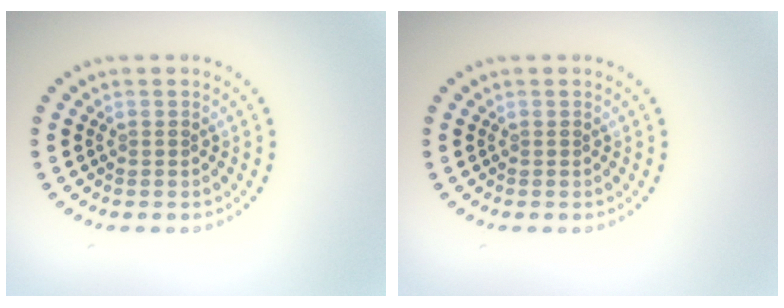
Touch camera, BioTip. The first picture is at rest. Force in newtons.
{"total": 0.0}